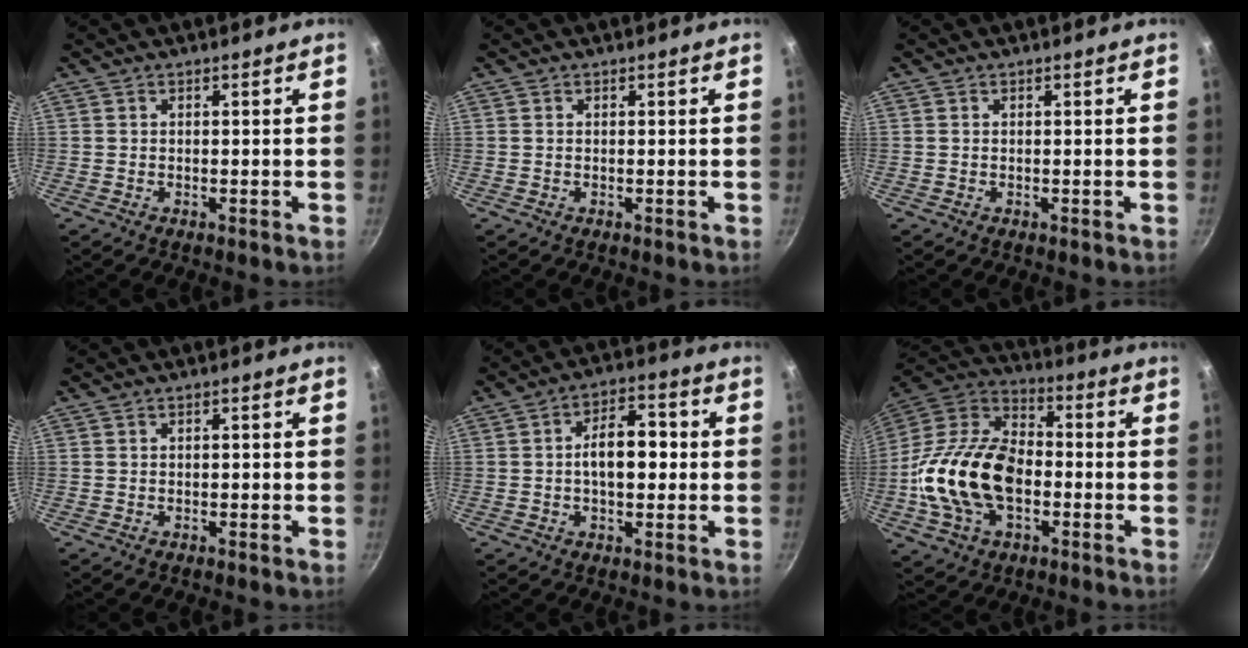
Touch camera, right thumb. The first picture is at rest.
{"total": 0.0}
{"total": 0.0}
{"total": 0.7, "force": [-0.2, 0.5, 0.5], "torque": [-0.005, 0.005, -0.003]}
{"total": 9.2, "force": [-0.2, 5.3, 7.5], "torque": [-0.083, 0.024, -0.011]}
{"total": 22.0, "force": [-3.9, 14.1, 16.4], "torque": [-0.291, 0.038, -0.081]}